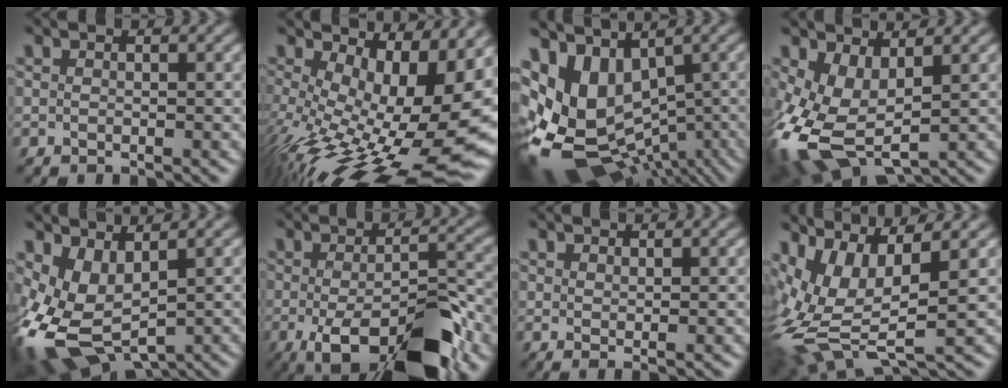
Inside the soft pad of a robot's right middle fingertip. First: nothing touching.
{"total": 16.8, "force": [-2.1, 6.7, 15.2], "torque": [-0.232, -0.025, -0.003]}
{"total": 11.5, "force": [-1.0, 8.4, 7.7], "torque": [-0.156, -0.012, 0.024]}
{"total": 7.9, "force": [-1.7, 4.5, 6.3], "torque": [-0.164, -0.012, -0.014]}
{"total": 6.5, "force": [-0.9, 3.9, 5.1], "torque": [-0.128, 0.002, -0.009]}
{"total": 10.4, "force": [-4.8, 3.2, 8.6], "torque": [-0.148, -0.006, -0.068]}
{"total": 0.8, "force": [0.6, -0.1, 0.4], "torque": [-0.009, 0.008, 0.018]}
{"total": 9.1, "force": [1.0, 3.9, 8.1], "torque": [-0.201, -0.003, 0.041]}